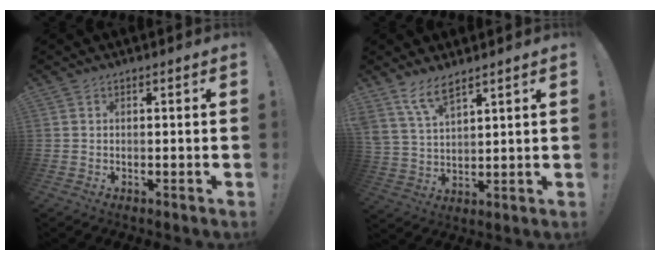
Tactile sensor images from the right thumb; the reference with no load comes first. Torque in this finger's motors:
{"motor_torque": [-0.21, 0.92, 0.15, 0.37, 0.40]}